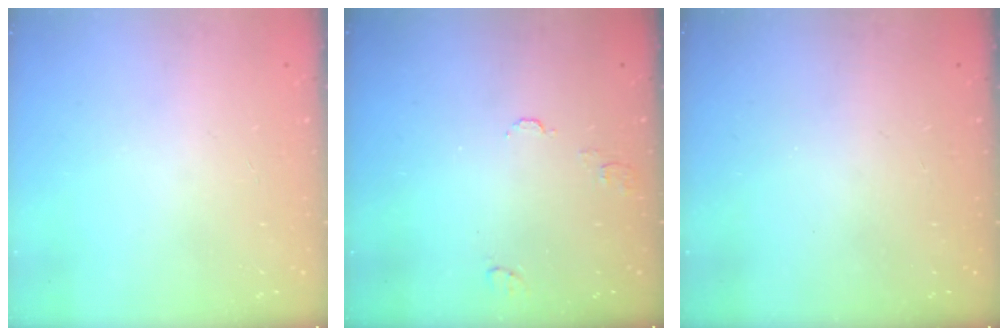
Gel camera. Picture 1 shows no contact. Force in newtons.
{"total": 5.1, "press": 5.1, "slide": 0.5}
{"total": 0.0}